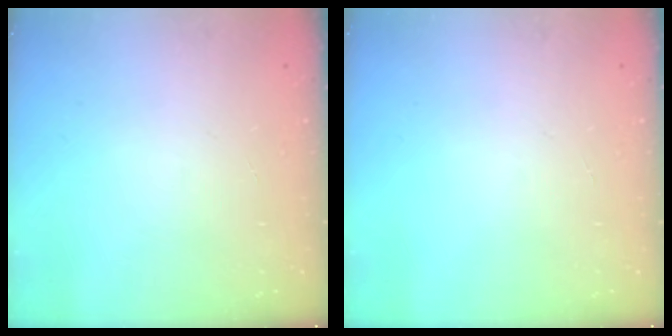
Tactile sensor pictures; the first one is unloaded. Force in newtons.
{"total": 0.0}